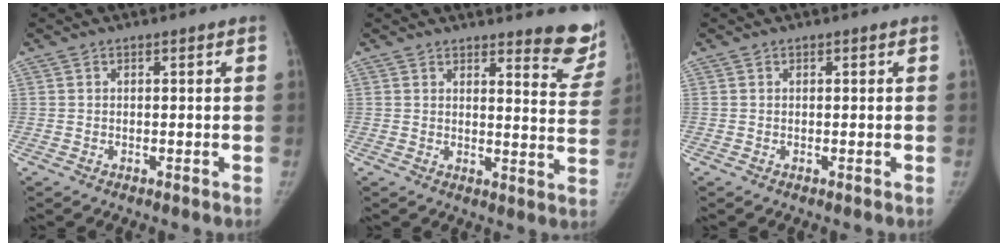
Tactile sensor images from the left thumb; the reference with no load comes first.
{"total": 10.7, "force": [9.5, 2.6, 4.2], "torque": [-0.009, -0.079, 0.093]}
{"total": 0.0}